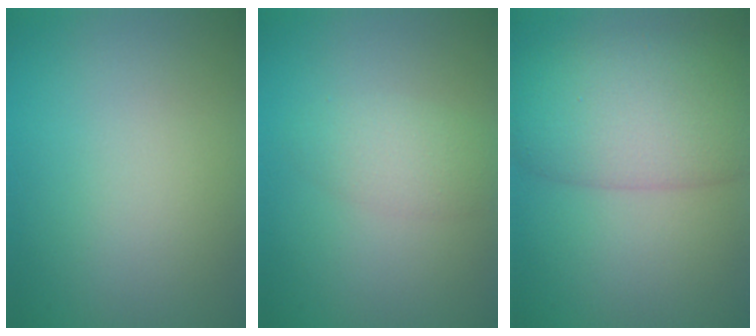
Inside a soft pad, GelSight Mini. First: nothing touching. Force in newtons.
{"total": 2.5, "press": 2.4, "slide": 0.2}
{"total": 8.8, "press": 8.8, "slide": 0.3}